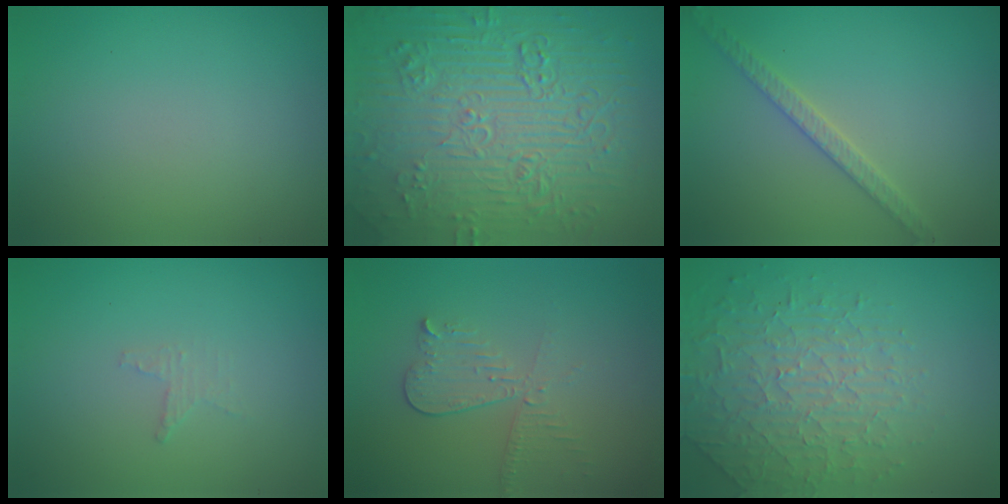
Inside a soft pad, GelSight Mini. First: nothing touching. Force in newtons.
{"total": 11.9, "press": 7.8, "slide": 8.9}
{"total": 2.5, "press": 2.4, "slide": 0.4}
{"total": 0.9, "press": 0.8, "slide": 0.3}
{"total": 3.0, "press": 2.7, "slide": 1.4}
{"total": 3.7, "press": 3.5, "slide": 1.1}